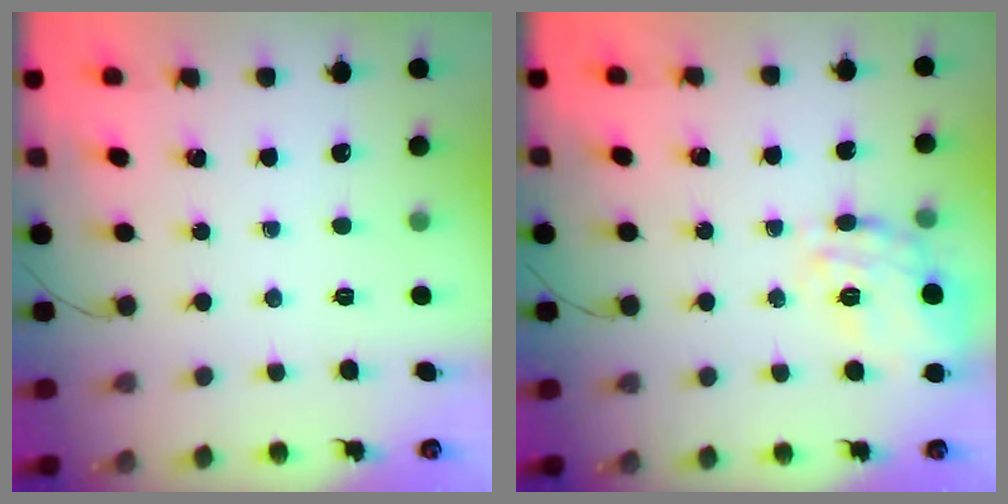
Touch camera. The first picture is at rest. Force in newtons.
{"total": 18.5, "press": 18.5, "slide": 0.6}